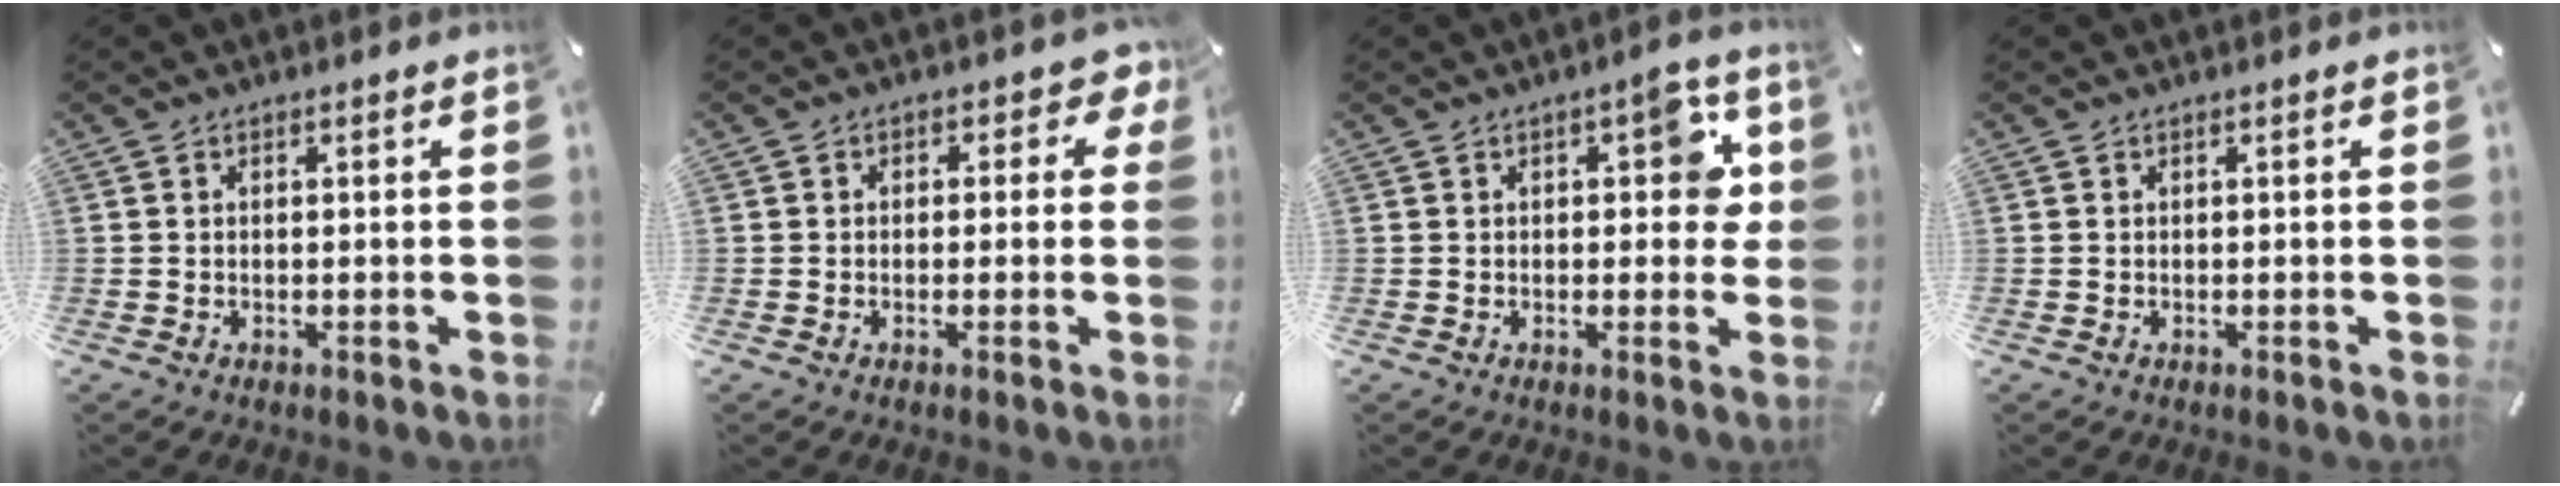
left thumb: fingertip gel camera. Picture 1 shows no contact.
{"total": 3.6, "force": [-0.2, 2.8, 2.2], "torque": [-0.027, 0.010, -0.008]}
{"total": 8.4, "force": [2.1, 4.6, 6.7], "torque": [-0.075, -0.004, 0.027]}
{"total": 0.0}